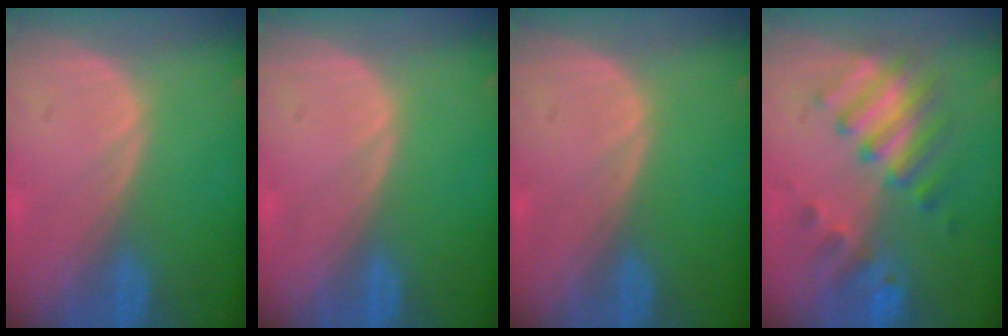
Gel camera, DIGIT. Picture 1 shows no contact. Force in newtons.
{"total": 0.0}
{"total": 0.0}
{"total": 7.5, "press": 7.4, "slide": 1.1}